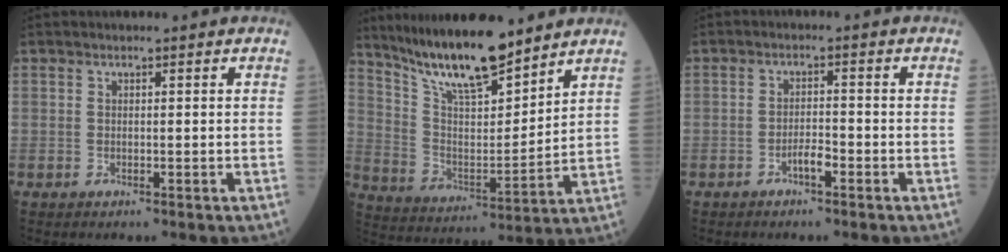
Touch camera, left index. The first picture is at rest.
{"total": 14.8, "force": [12.4, 2.5, 7.7], "torque": [-0.142, -0.003, 0.231]}
{"total": 2.3, "force": [-1.5, 0.5, 1.7], "torque": [-0.028, 0.003, -0.028]}